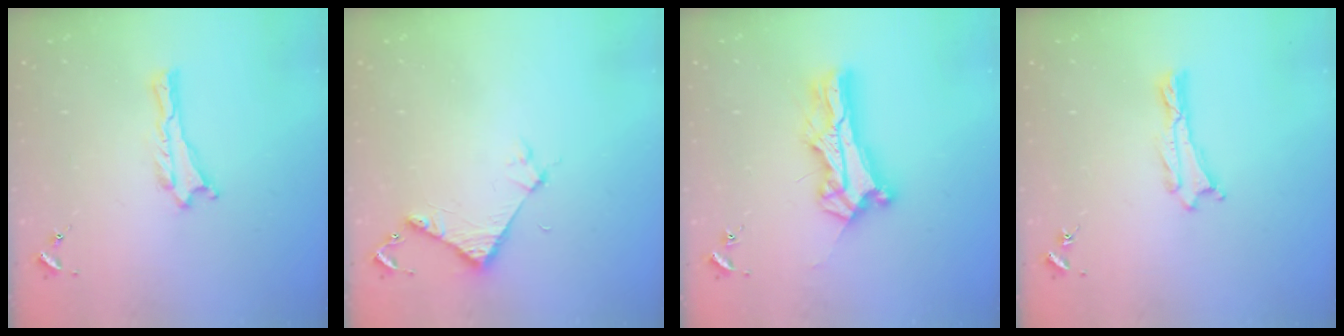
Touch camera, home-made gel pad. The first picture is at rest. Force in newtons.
{"total": 3.9, "press": 3.9, "slide": 0.3}
{"total": 9.8, "press": 9.8, "slide": 0.8}
{"total": 0.0}